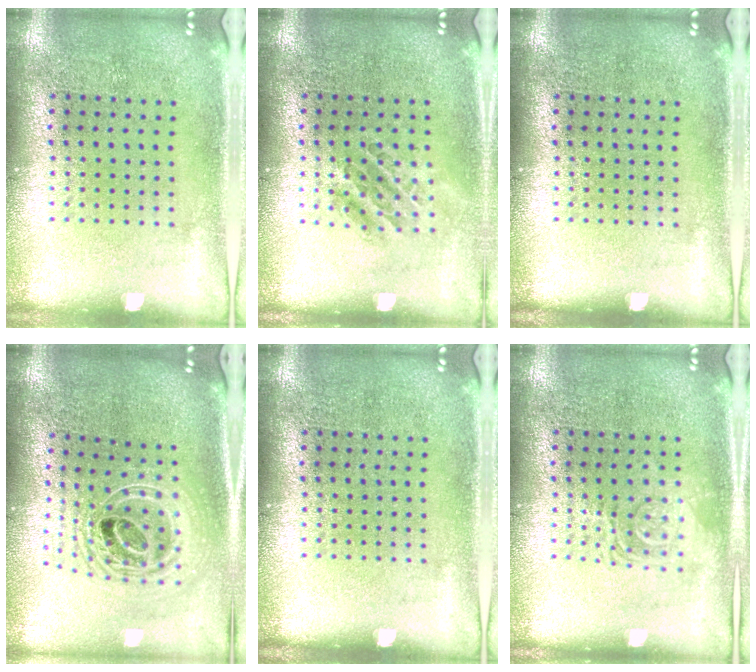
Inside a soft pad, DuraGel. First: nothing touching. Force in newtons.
{"total": 1.1, "press": 1.1, "slide": 0.3}
{"total": 0.0}
{"total": 2.4, "press": 1.8, "slide": 1.6}
{"total": 0.0}
{"total": 2.5, "press": 2.5, "slide": 0.5}